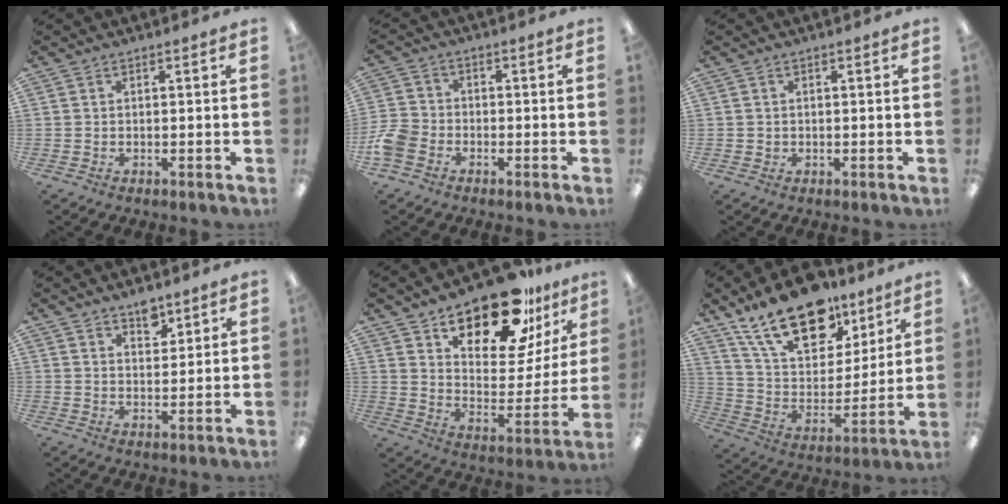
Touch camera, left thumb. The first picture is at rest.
{"total": 6.5, "force": [-2.9, 4.9, 3.2], "torque": [-0.073, 0.018, -0.055]}
{"total": 0.8, "force": [0.0, 0.8, -0.1], "torque": [0.001, 0.005, -0.001]}
{"total": 5.0, "force": [4.0, 2.5, 1.7], "torque": [-0.010, -0.025, 0.068]}
{"total": 20.5, "force": [16.0, 8.2, 9.8], "torque": [-0.150, -0.112, 0.275]}
{"total": 21.5, "force": [14.8, 10.8, 11.2], "torque": [-0.207, -0.074, 0.266]}